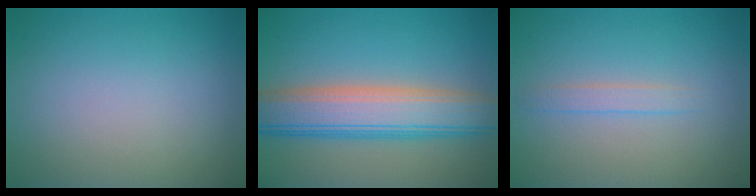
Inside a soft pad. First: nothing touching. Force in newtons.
{"total": 7.9, "press": 7.9, "slide": 0.2}
{"total": 1.3, "press": 1.3, "slide": 0.1}